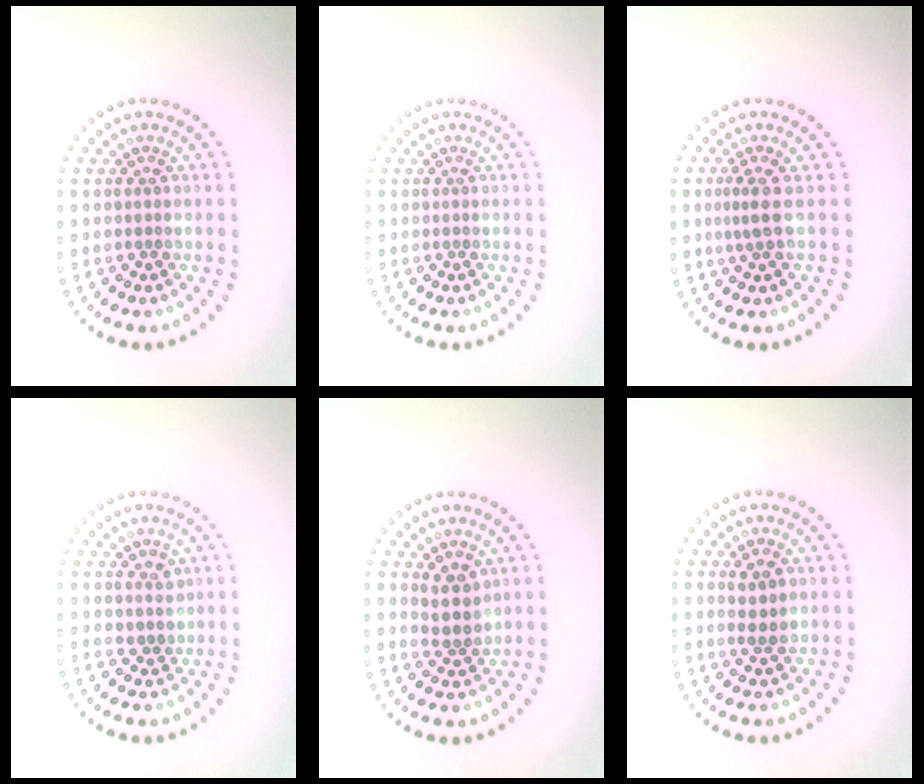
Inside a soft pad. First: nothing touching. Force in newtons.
{"total": 0.0}
{"total": 1.8, "press": 1.3, "slide": 1.1}
{"total": 1.5, "press": 1.2, "slide": 0.9}
{"total": 2.2, "press": 1.8, "slide": 1.2}
{"total": 2.0, "press": 1.9, "slide": 0.5}